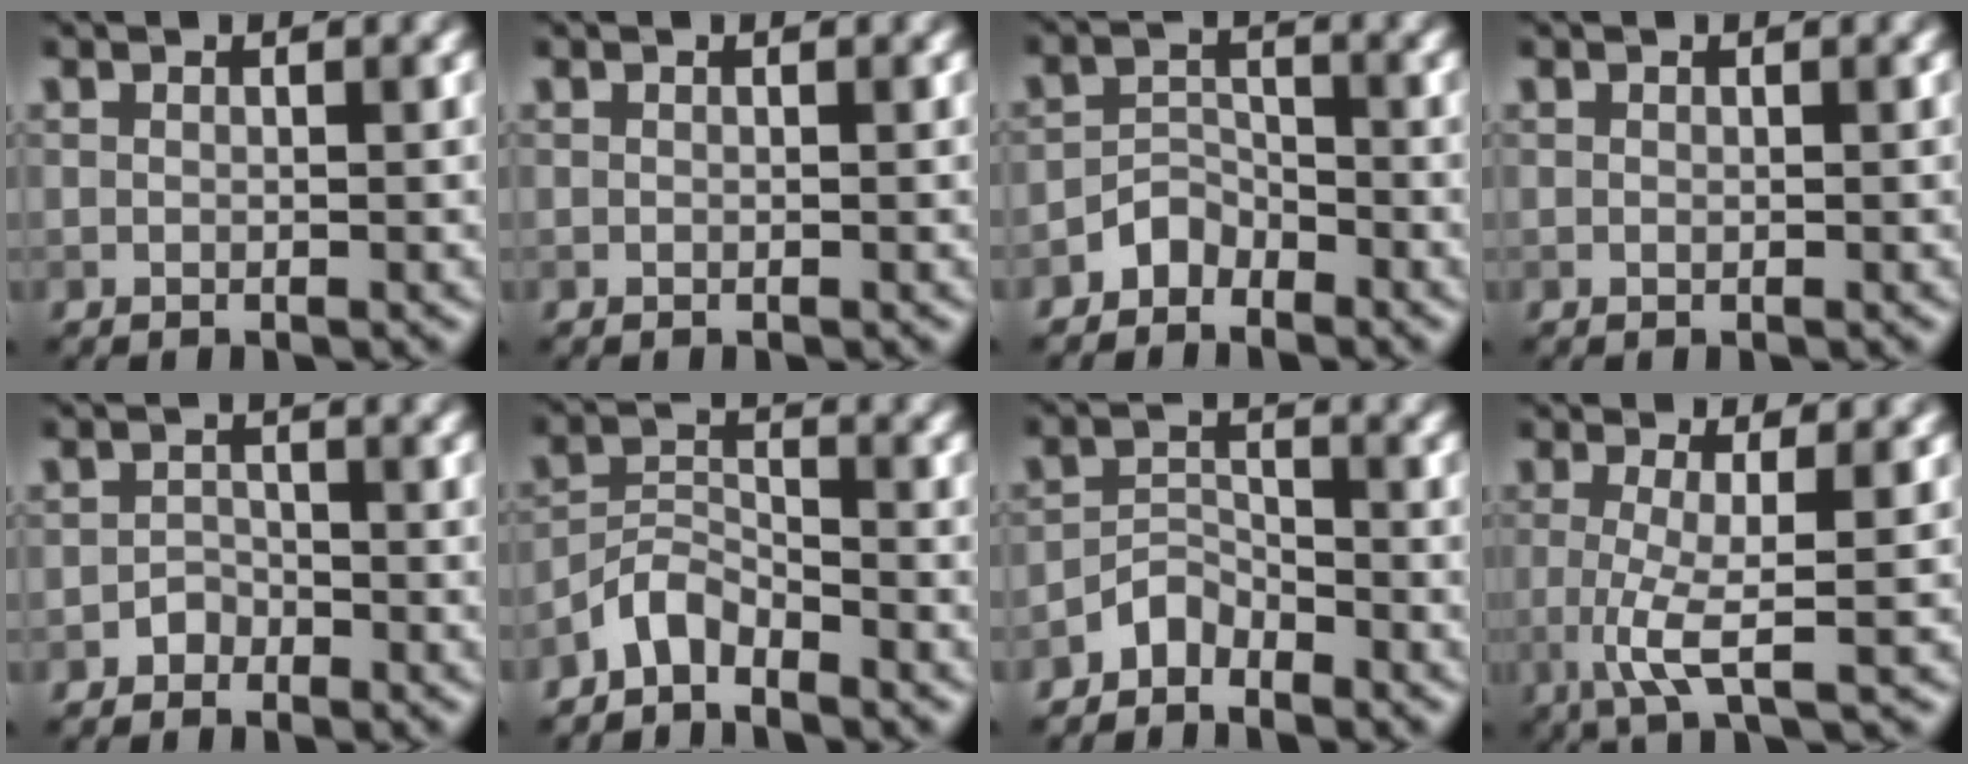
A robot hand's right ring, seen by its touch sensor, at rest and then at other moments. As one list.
[{"total": 0.0}, {"total": 2.2, "force": [-1.7, 1.2, 0.4], "torque": [0.001, 0.014, -0.034]}, {"total": 0.0}, {"total": 1.2, "force": [-0.9, 0.8, 0.1], "torque": [0.004, 0.007, -0.016]}, {"total": 2.9, "force": [-2.5, 1.0, 0.9], "torque": [-0.016, 0.011, -0.058]}, {"total": 2.3, "force": [-2.0, 1.0, 0.5], "torque": [-0.004, 0.013, -0.042]}, {"total": 3.8, "force": [-0.5, 0.8, 3.7], "torque": [-0.074, -0.009, -0.011]}]